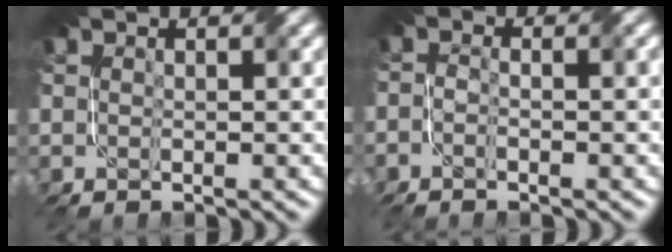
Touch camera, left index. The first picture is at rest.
{"total": 1.7, "force": [-1.1, 0.7, 1.1], "torque": [-0.018, -0.005, -0.026]}